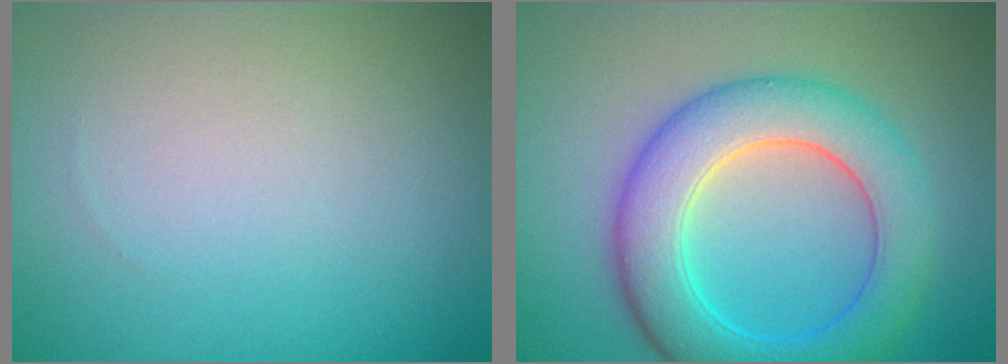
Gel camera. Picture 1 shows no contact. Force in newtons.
{"total": 7.5, "press": 7.5, "slide": 0.3}